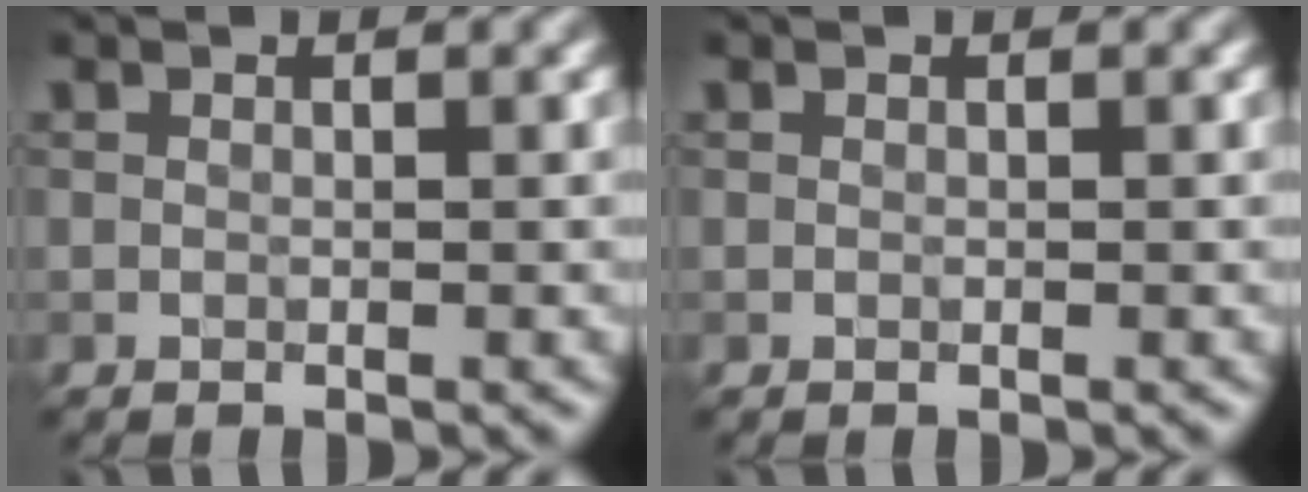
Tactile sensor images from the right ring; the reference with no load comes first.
{"total": 0.0}